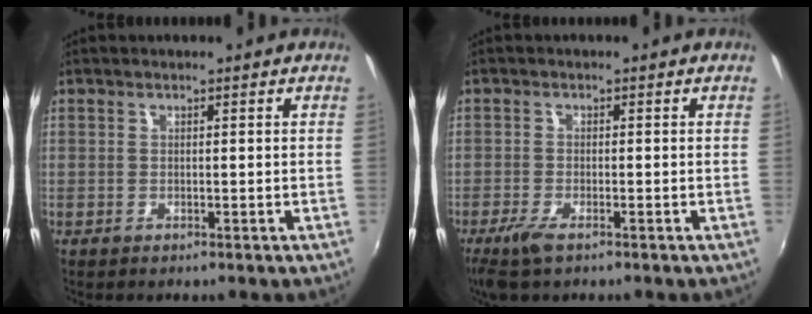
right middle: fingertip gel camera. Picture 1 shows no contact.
{"total": 4.1, "force": [-2.7, 1.0, 2.9], "torque": [-0.072, -0.014, -0.054]}